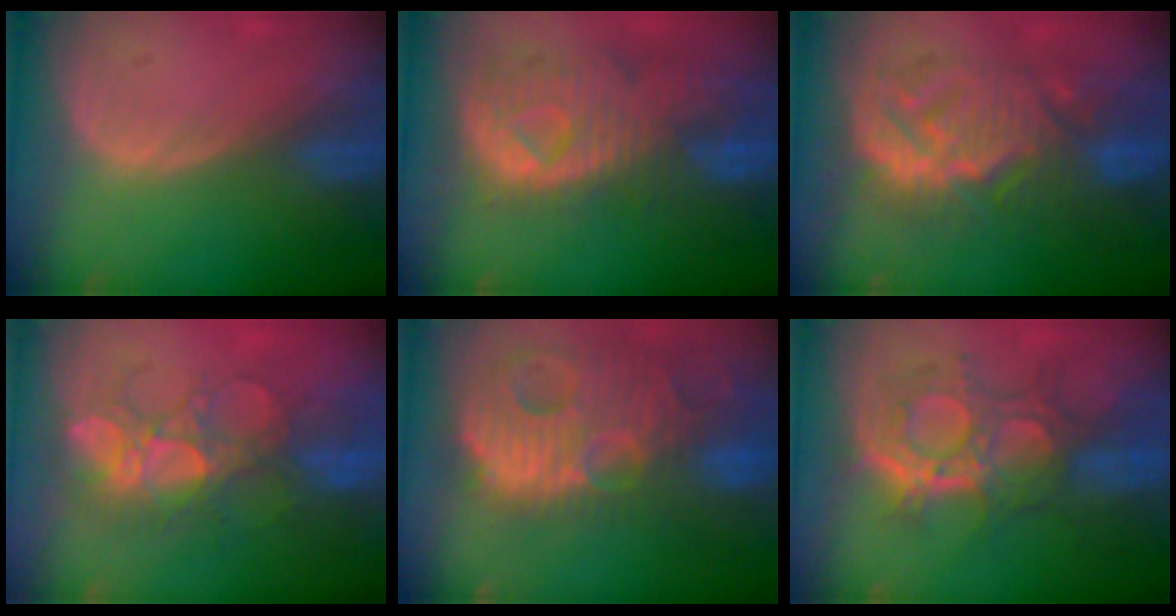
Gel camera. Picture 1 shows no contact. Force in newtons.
{"total": 11.0, "press": 9.7, "slide": 5.3}
{"total": 10.2, "press": 10.2, "slide": 0.5}
{"total": 8.7, "press": 8.3, "slide": 2.4}
{"total": 14.7, "press": 12.8, "slide": 7.4}
{"total": 9.5, "press": 9.3, "slide": 2.0}